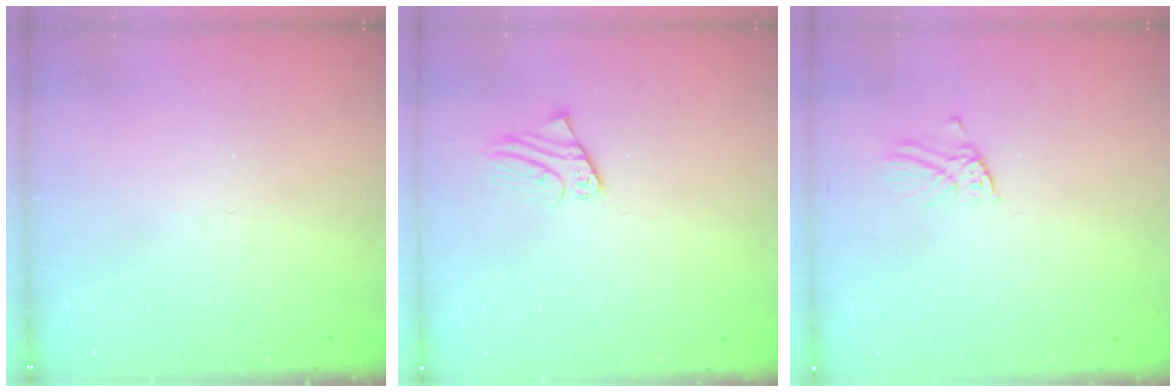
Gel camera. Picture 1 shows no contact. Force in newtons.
{"total": 2.0, "press": 2.0, "slide": 0.2}
{"total": 2.1, "press": 2.1, "slide": 0.1}